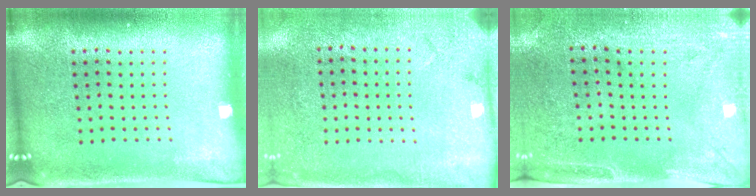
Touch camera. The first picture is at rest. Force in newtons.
{"total": 2.7, "press": 2.2, "slide": 1.6}
{"total": 3.0, "press": 2.3, "slide": 1.8}